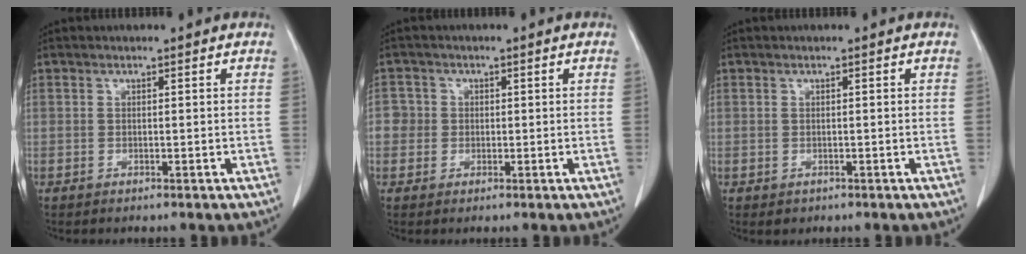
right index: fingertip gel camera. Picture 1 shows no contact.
{"total": 2.8, "force": [-0.1, 2.8, 0.1], "torque": [0.014, 0.012, -0.003]}
{"total": 0.9, "force": [-0.3, 0.8, 0.2], "torque": [-0.005, 0.003, 0.002]}